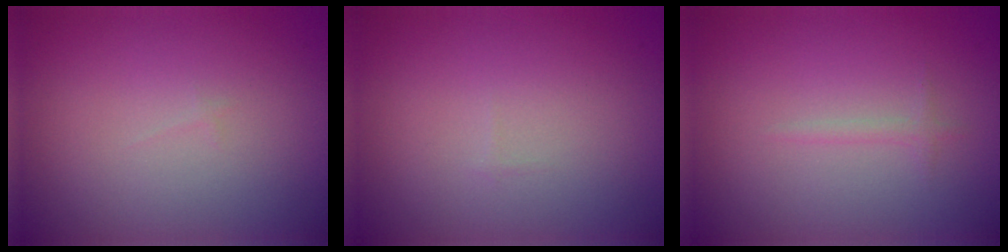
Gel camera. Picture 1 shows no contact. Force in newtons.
{"total": 0.0}
{"total": 0.7, "press": 0.7, "slide": 0.0}